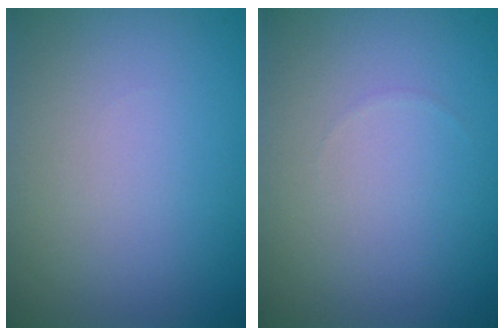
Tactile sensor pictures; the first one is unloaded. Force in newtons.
{"total": 0.0}